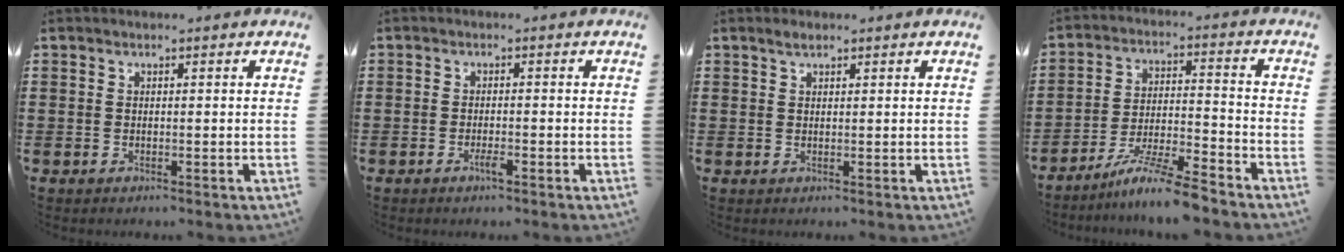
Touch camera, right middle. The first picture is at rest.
{"total": 1.6, "force": [-0.9, 0.2, 1.2], "torque": [-0.023, -0.003, -0.016]}
{"total": 1.3, "force": [1.1, 0.3, 0.6], "torque": [-0.005, -0.001, 0.018]}
{"total": 8.1, "force": [-7.1, -0.4, 3.9], "torque": [-0.078, -0.008, -0.137]}